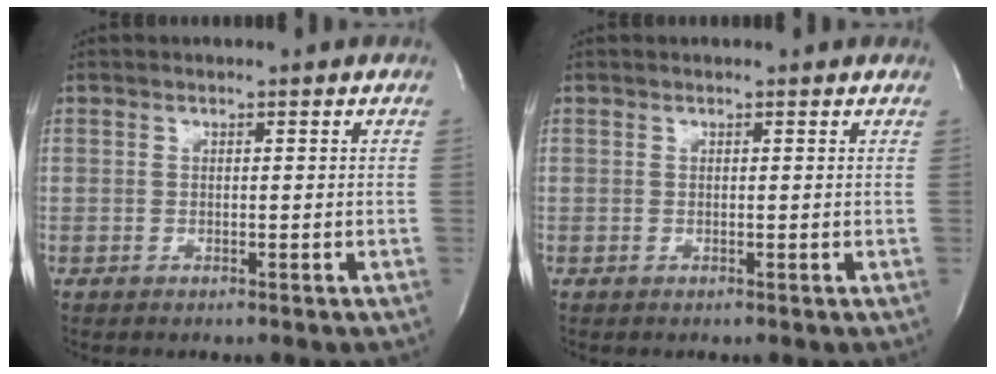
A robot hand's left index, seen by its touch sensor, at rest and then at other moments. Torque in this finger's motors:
{"motor_torque": [0.22, -0.25, -0.04, -0.08]}